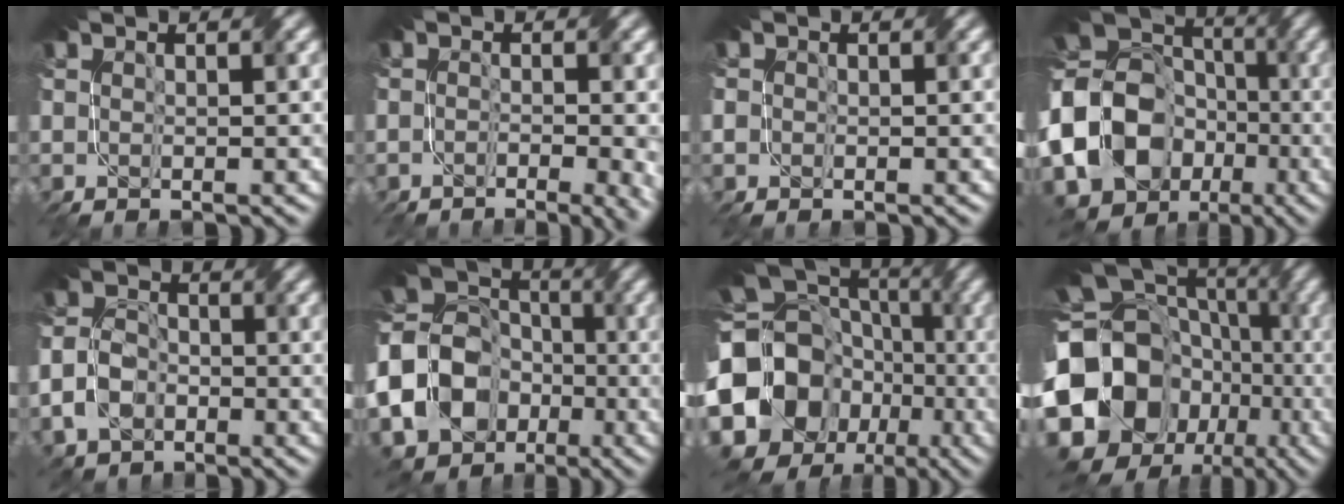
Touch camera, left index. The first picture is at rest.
{"total": 5.5, "force": [-2.2, 2.1, 4.6], "torque": [-0.037, -0.004, -0.025]}
{"total": 0.9, "force": [-0.2, 0.9, 0.0], "torque": [0.001, 0.000, -0.001]}
{"total": 20.0, "force": [-6.3, 17.5, 7.2], "torque": [-0.165, -0.015, -0.133]}
{"total": 3.5, "force": [-1.5, 3.0, 1.0], "torque": [-0.025, 0.006, -0.034]}
{"total": 14.9, "force": [-5.2, 13.1, 4.8], "torque": [-0.122, -0.007, -0.105]}
{"total": 18.4, "force": [-4.6, 16.2, 7.5], "torque": [-0.145, -0.002, -0.111]}
{"total": 21.3, "force": [-5.3, 18.6, 8.9], "torque": [-0.165, -0.007, -0.122]}